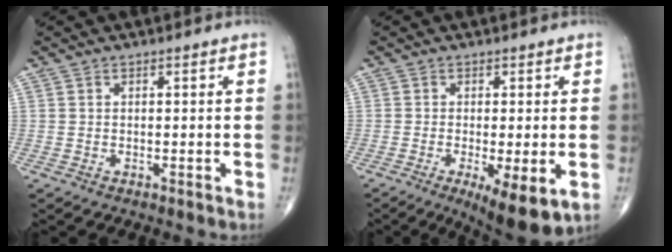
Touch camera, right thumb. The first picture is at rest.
{"total": 9.4, "force": [-3.2, 2.7, 8.4], "torque": [-0.128, -0.020, -0.047]}